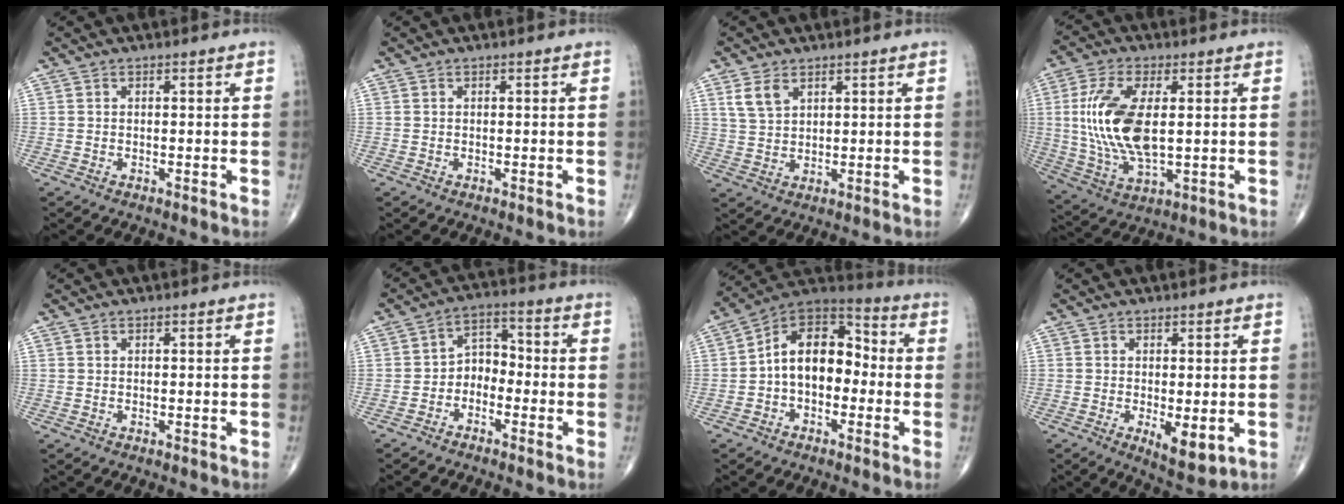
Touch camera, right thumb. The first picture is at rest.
{"total": 0.0}
{"total": 4.4, "force": [2.5, 2.6, 2.6], "torque": [-0.047, -0.007, 0.055]}
{"total": 15.5, "force": [1.6, 7.2, 13.7], "torque": [-0.285, -0.010, 0.037]}
{"total": 0.0}
{"total": 5.6, "force": [-2.1, 4.1, 3.2], "torque": [-0.029, 0.036, -0.051]}
{"total": 13.8, "force": [-1.2, 9.1, 10.3], "torque": [-0.130, 0.047, -0.036]}
{"total": 5.9, "force": [-1.2, 2.4, 5.3], "torque": [-0.075, -0.018, -0.009]}